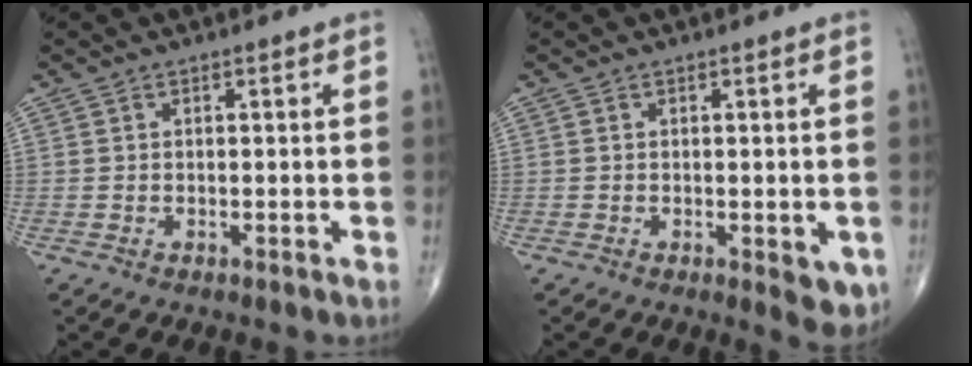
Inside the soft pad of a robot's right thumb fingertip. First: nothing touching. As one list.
[{"total": 4.5, "force": [-1.2, 1.8, 4.0], "torque": [-0.035, -0.008, -0.011]}]